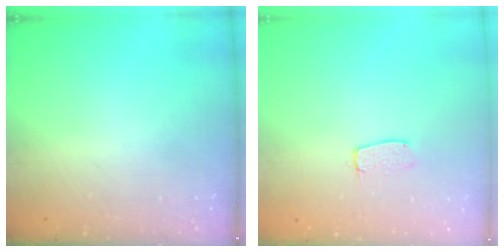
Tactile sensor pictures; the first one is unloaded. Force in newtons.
{"total": 3.9, "press": 3.9, "slide": 0.3}